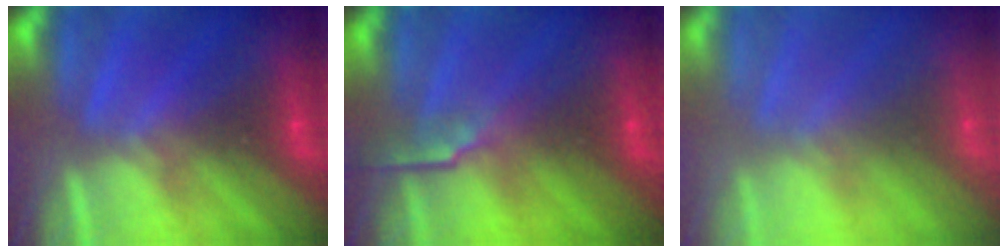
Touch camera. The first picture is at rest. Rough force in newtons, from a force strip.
{"total": 2.7}
{"total": 8.7}